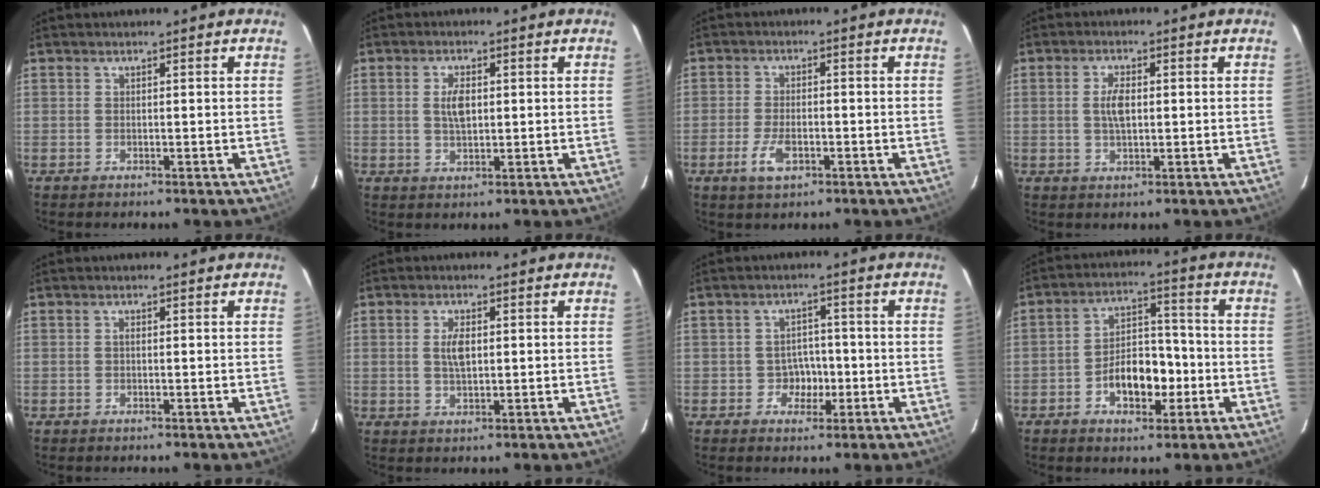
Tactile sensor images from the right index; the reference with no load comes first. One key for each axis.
{"total": 4.1, "fx": 0.6, "fy": 2.0, "fz": 3.5, "tx": -0.065, "ty": 0.003, "tz": 0.013}
{"total": 5.2, "fx": -2.3, "fy": 2.5, "fz": 4.0, "tx": -0.090, "ty": -0.004, "tz": -0.042}
{"total": 4.0, "fx": 0.3, "fy": 1.8, "fz": 3.6, "tx": -0.067, "ty": 0.003, "tz": 0.009}
{"total": 0.6, "fx": 0.0, "fy": 0.3, "fz": 0.5, "tx": -0.008, "ty": 0.003, "tz": -0.001}
{"total": 3.7, "fx": 0.6, "fy": 1.7, "fz": 3.3, "tx": -0.061, "ty": 0.002, "tz": 0.012}
{"total": 3.7, "fx": -1.3, "fy": 3.3, "fz": 1.1, "tx": -0.022, "ty": 0.014, "tz": -0.017}
{"total": 9.4, "fx": -3.4, "fy": 5.5, "fz": 6.8, "tx": -0.127, "ty": 0.022, "tz": -0.049}